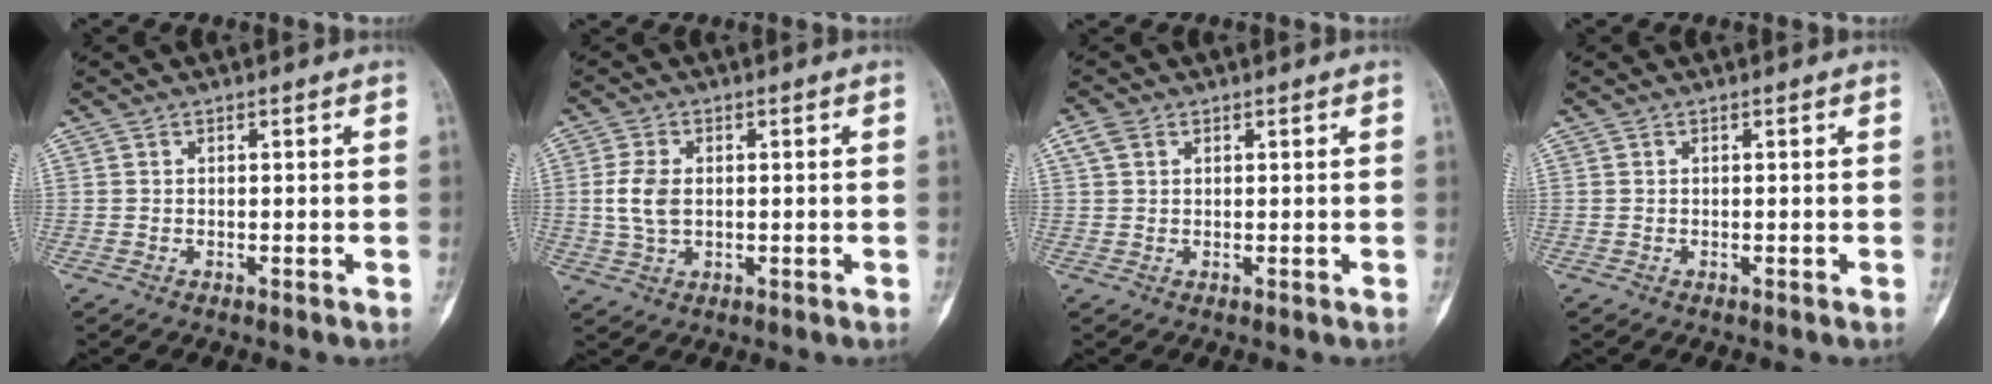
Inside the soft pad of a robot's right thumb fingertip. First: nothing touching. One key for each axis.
{"total": 5.5, "fx": 0.2, "fy": 3.5, "fz": 4.3, "tx": -0.090, "ty": 0.003, "tz": 0.006}
{"total": 2.6, "fx": 1.2, "fy": 1.8, "fz": 1.4, "tx": -0.029, "ty": 0.007, "tz": 0.026}
{"total": 0.0}